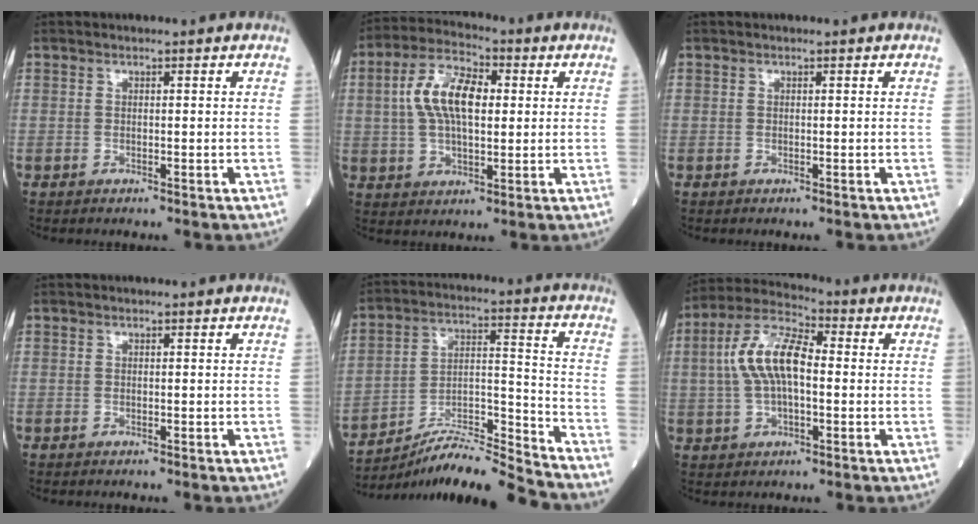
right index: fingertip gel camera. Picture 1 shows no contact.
{"total": 10.5, "force": [1.7, 4.7, 9.2], "torque": [-0.188, 0.022, 0.030]}
{"total": 0.0}
{"total": 0.0}
{"total": 14.3, "force": [-13.6, -1.3, 4.1], "torque": [-0.067, 0.030, -0.240]}
{"total": 10.5, "force": [0.6, 4.4, 9.5], "torque": [-0.205, 0.026, 0.007]}